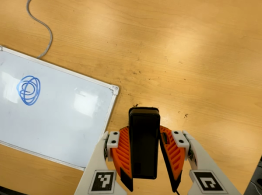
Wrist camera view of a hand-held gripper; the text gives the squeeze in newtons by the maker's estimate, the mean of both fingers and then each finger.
{"total": 6.9, "left": 5.2, "right": 8.5}